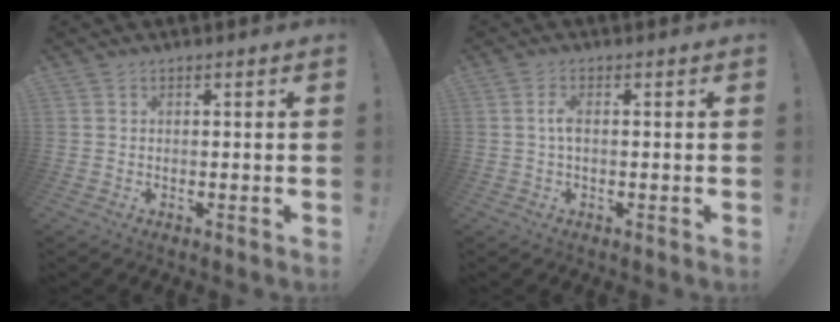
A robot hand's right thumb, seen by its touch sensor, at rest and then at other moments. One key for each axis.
{"total": 3.1, "fx": 0.0, "fy": 1.2, "fz": 2.8, "tx": -0.068, "ty": 0.006, "tz": -0.002}